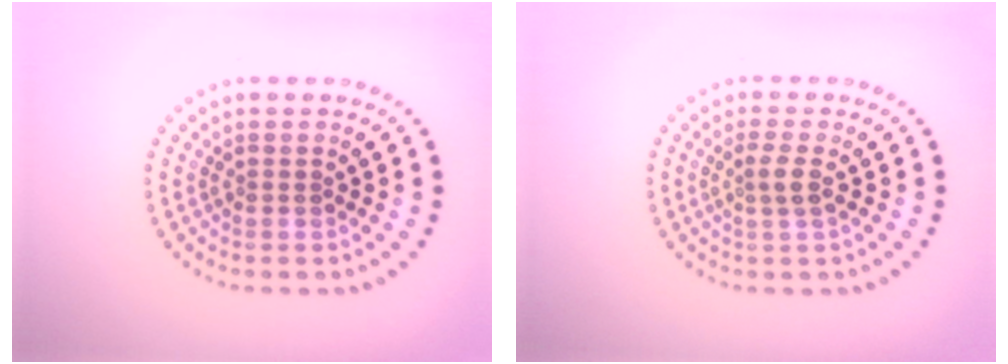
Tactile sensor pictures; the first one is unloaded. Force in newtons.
{"total": 1.8, "press": 1.5, "slide": 1.0}